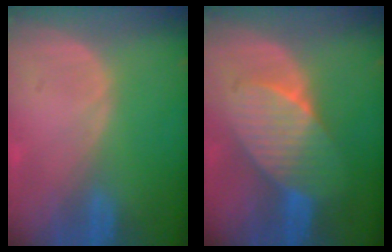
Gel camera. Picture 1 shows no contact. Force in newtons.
{"total": 7.3, "press": 7.3, "slide": 1.0}